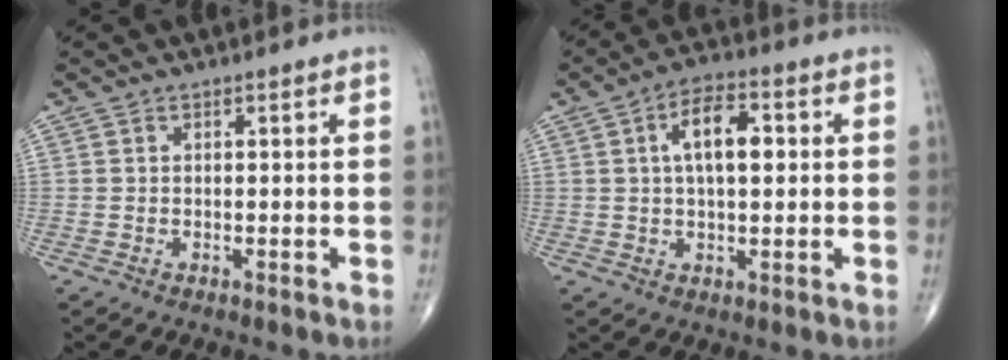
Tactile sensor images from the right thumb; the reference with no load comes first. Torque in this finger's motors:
{"motor_torque": [1.46, 3.50, 0.97, 0.39, 0.07]}